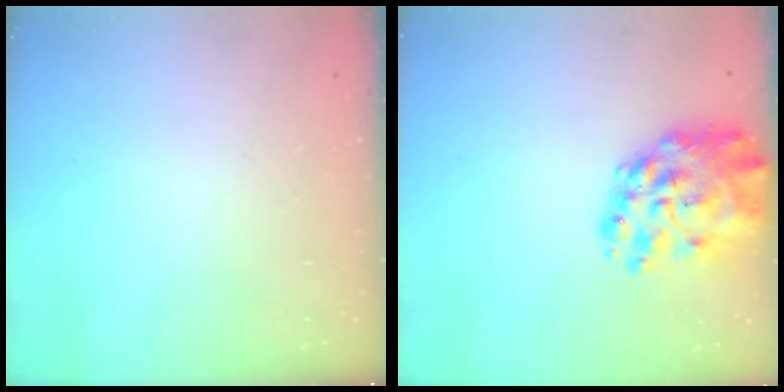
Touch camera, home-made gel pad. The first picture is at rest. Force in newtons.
{"total": 13.4, "press": 12.6, "slide": 4.3}